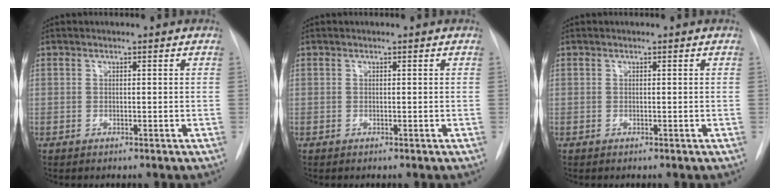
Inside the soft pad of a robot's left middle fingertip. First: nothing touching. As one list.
[{"total": 0.0}, {"total": 0.0}]